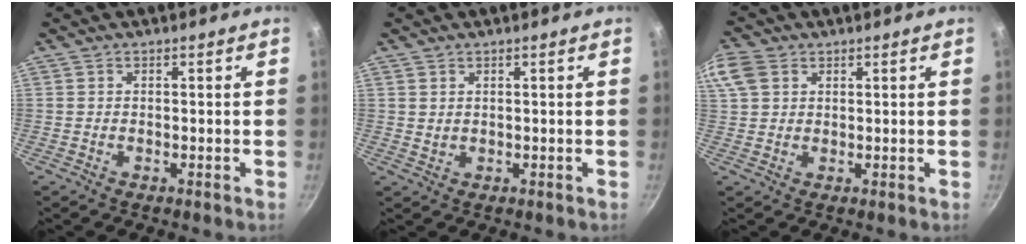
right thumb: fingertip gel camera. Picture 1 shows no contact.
{"total": 1.2, "force": [0.8, 0.9, 0.3], "torque": [0.000, -0.009, 0.014]}
{"total": 7.1, "force": [3.1, 5.2, 3.8], "torque": [-0.076, 0.008, 0.057]}